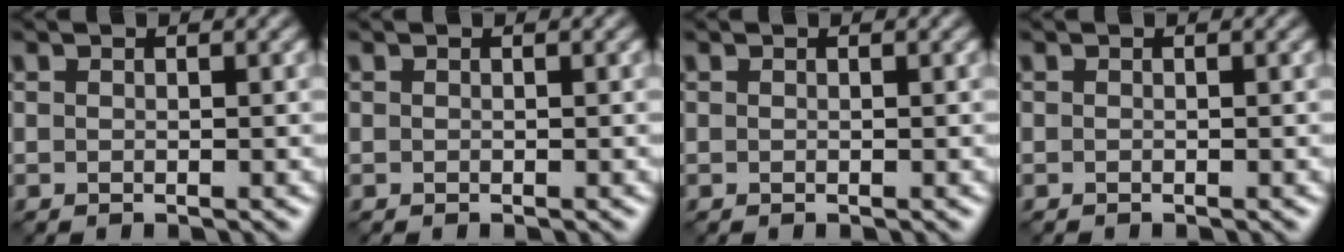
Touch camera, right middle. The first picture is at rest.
{"total": 0.0}
{"total": 0.0}
{"total": 0.0}